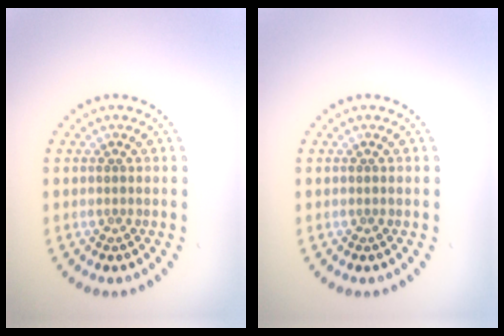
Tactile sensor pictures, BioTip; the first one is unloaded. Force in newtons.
{"total": 0.0}